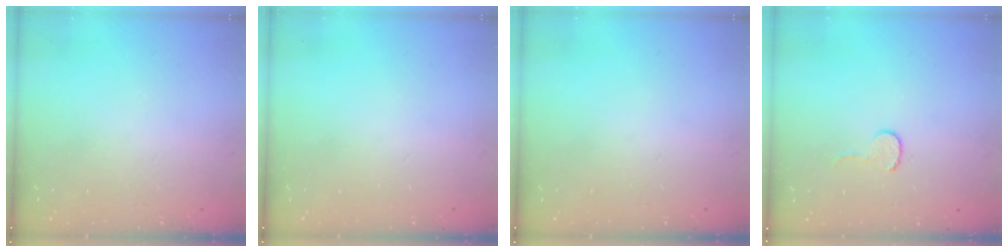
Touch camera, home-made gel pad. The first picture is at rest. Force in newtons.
{"total": 0.0}
{"total": 0.0}
{"total": 4.5, "press": 4.4, "slide": 0.4}